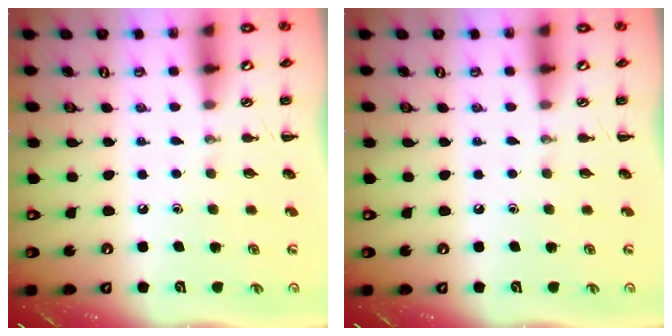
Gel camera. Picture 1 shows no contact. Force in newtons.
{"total": 0.0}